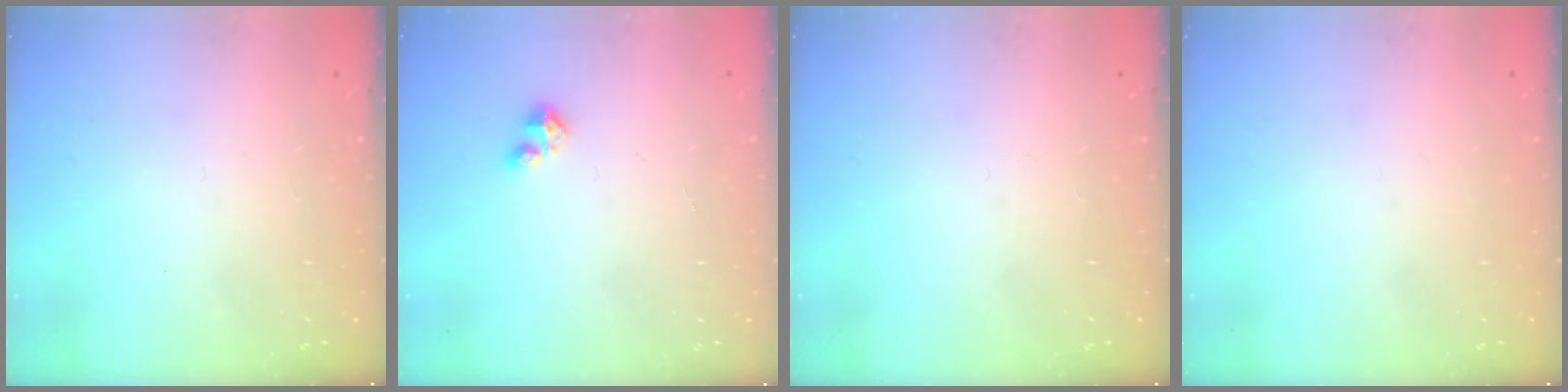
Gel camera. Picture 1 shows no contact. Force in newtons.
{"total": 2.1, "press": 2.1, "slide": 0.2}
{"total": 0.0}
{"total": 0.0}